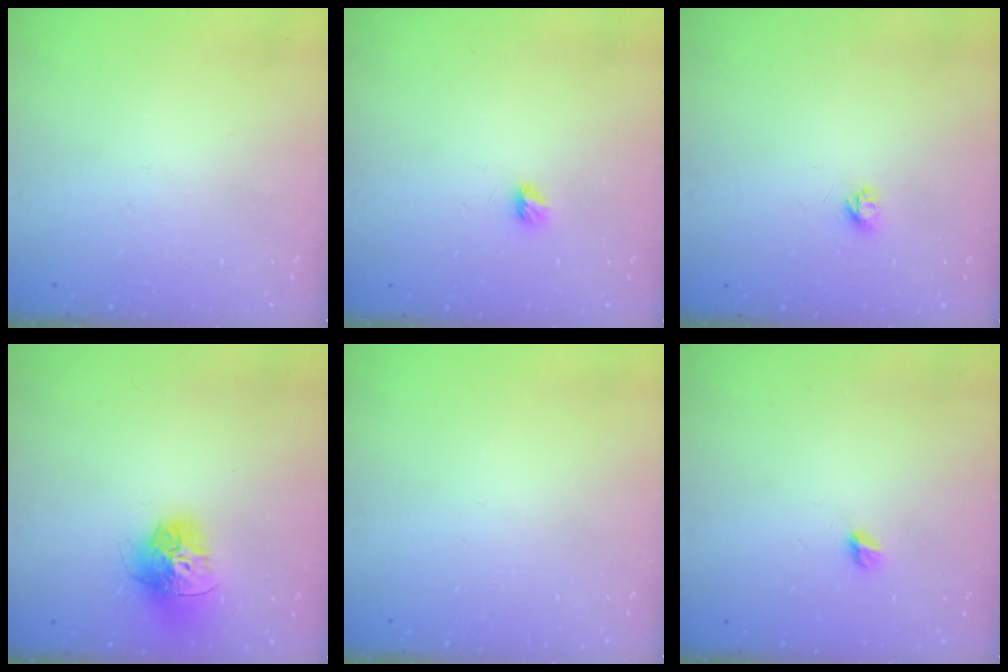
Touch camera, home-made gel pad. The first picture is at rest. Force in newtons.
{"total": 3.8, "press": 3.7, "slide": 0.5}
{"total": 3.2, "press": 3.2, "slide": 0.4}
{"total": 15.3, "press": 15.2, "slide": 1.7}
{"total": 0.0}
{"total": 4.9, "press": 4.9, "slide": 0.5}